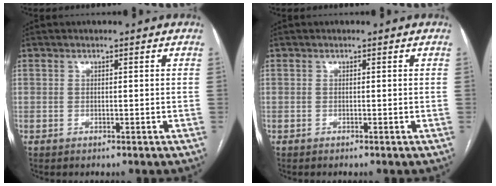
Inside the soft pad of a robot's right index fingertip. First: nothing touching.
{"total": 0.0}